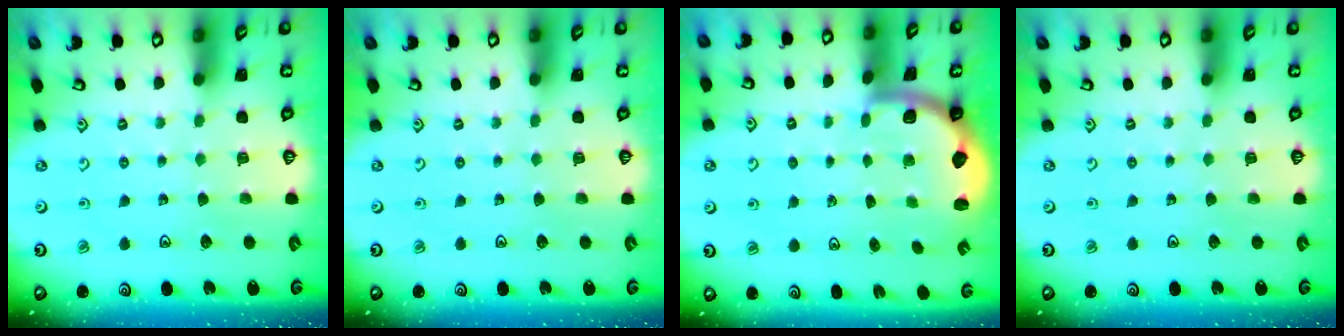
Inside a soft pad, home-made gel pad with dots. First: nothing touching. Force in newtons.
{"total": 0.0}
{"total": 2.0, "press": 1.9, "slide": 0.5}
{"total": 0.0}